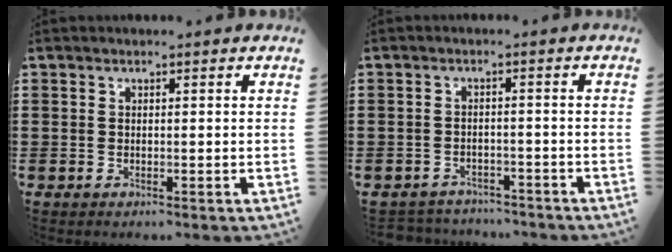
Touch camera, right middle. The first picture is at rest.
{"total": 2.4, "force": [-2.3, 0.4, -0.3], "torque": [-0.004, -0.001, -0.052]}